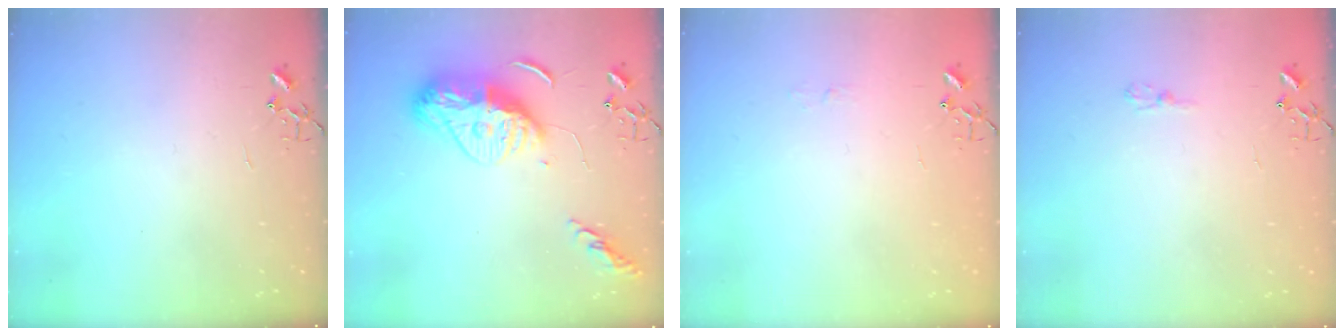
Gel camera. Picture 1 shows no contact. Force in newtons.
{"total": 15.2, "press": 15.2, "slide": 1.3}
{"total": 3.6, "press": 3.6, "slide": 0.4}
{"total": 4.8, "press": 4.8, "slide": 0.5}